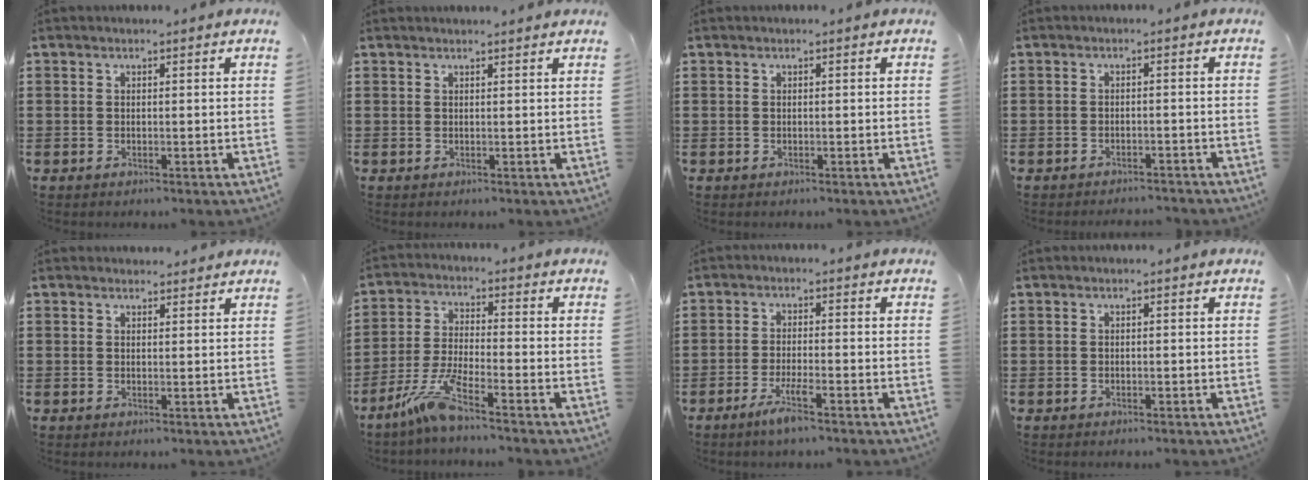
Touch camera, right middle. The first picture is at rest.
{"total": 1.1, "force": [1.0, -0.2, 0.1], "torque": [-0.002, -0.002, 0.020]}
{"total": 0.0}
{"total": 1.4, "force": [-1.4, 0.0, 0.0], "torque": [-0.006, 0.000, -0.029]}
{"total": 1.4, "force": [1.3, 0.5, 0.0], "torque": [0.006, 0.000, 0.024]}
{"total": 7.0, "force": [-4.8, 0.4, 5.0], "torque": [-0.114, -0.012, -0.094]}
{"total": 3.9, "force": [-2.5, 0.2, 3.1], "torque": [-0.064, -0.007, -0.046]}
{"total": 0.0}